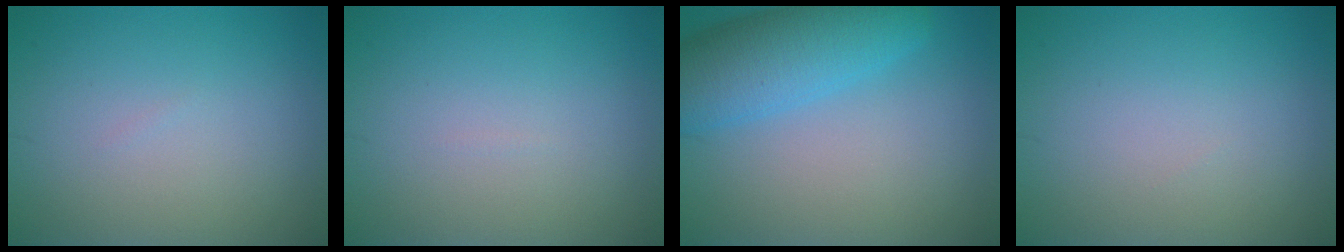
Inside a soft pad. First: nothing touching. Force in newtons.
{"total": 0.0}
{"total": 7.1, "press": 7.1, "slide": 0.3}
{"total": 0.0}